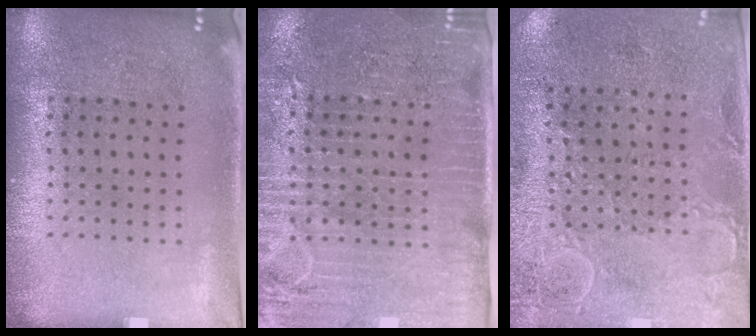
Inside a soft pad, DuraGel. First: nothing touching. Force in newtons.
{"total": 3.6, "press": 3.3, "slide": 1.5}
{"total": 2.9, "press": 2.6, "slide": 1.2}